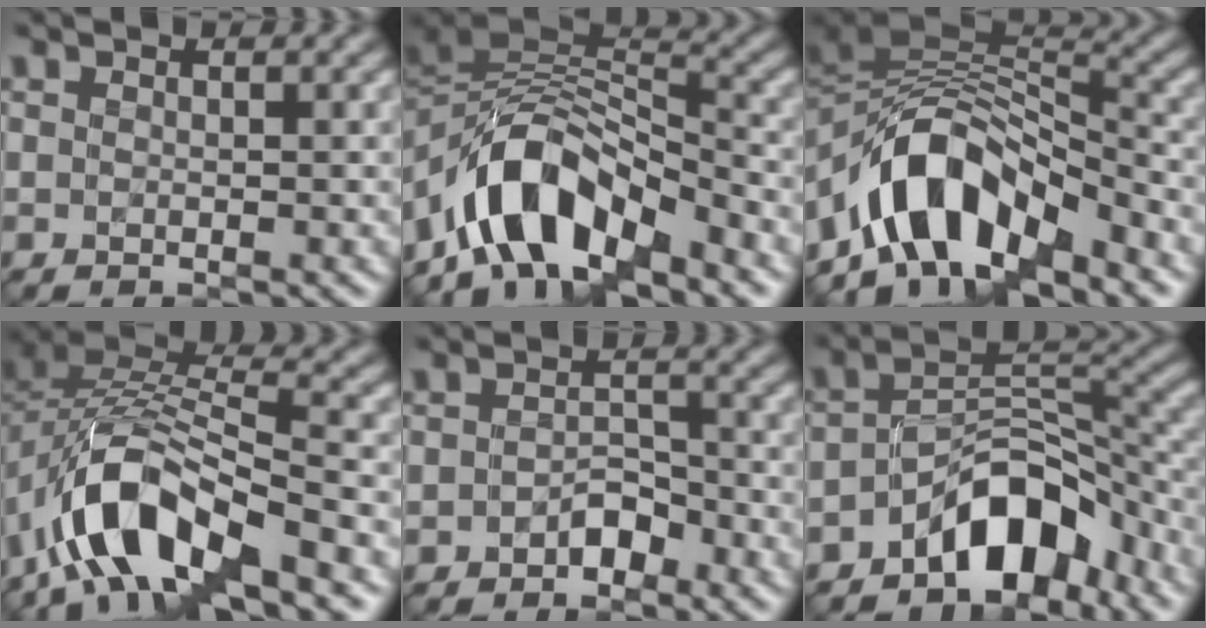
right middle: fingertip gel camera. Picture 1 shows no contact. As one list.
[{"total": 8.9, "force": [-5.3, 4.3, 5.6], "torque": [-0.075, 0.012, -0.104]}, {"total": 9.9, "force": [-5.5, 4.8, 6.6], "torque": [-0.094, 0.016, -0.106]}, {"total": 10.6, "force": [-5.8, 4.7, 7.6], "torque": [-0.137, 0.009, -0.117]}, {"total": 1.9, "force": [-1.2, 1.1, 0.9], "torque": [-0.012, 0.008, -0.023]}, {"total": 7.1, "force": [-4.5, 3.5, 4.2], "torque": [-0.042, 0.012, -0.086]}]